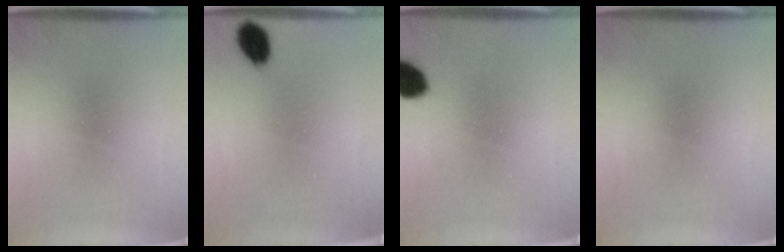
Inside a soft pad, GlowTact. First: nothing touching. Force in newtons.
{"total": 5.0}
{"total": 6.4}
{"total": 0.0}